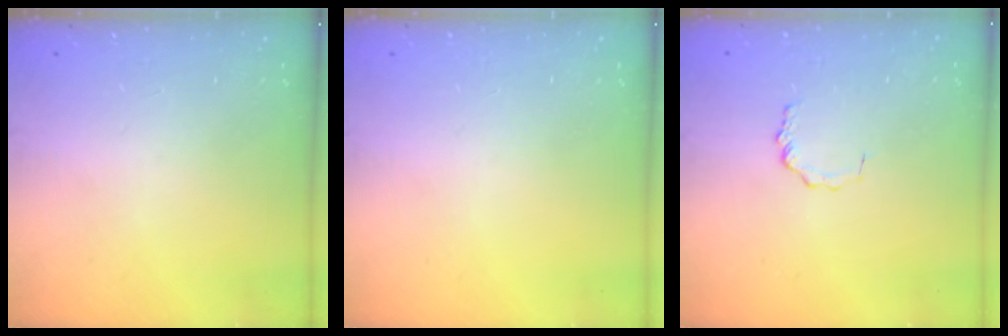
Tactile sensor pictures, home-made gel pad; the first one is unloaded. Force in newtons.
{"total": 0.0}
{"total": 2.1, "press": 2.1, "slide": 0.3}